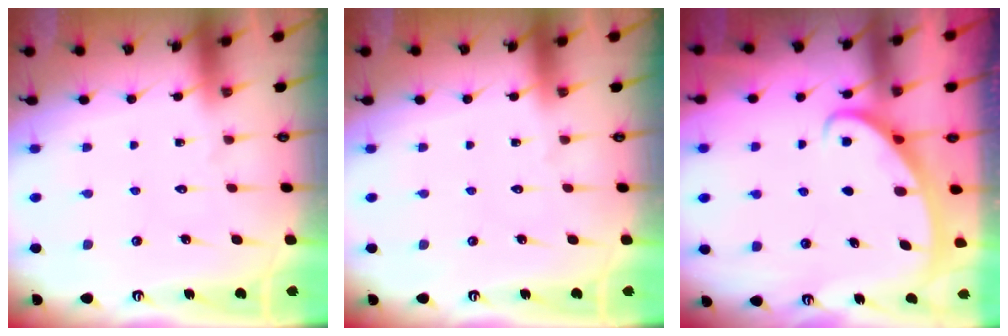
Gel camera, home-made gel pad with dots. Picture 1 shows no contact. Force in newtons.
{"total": 0.0}
{"total": 2.6, "press": 2.6, "slide": 0.4}